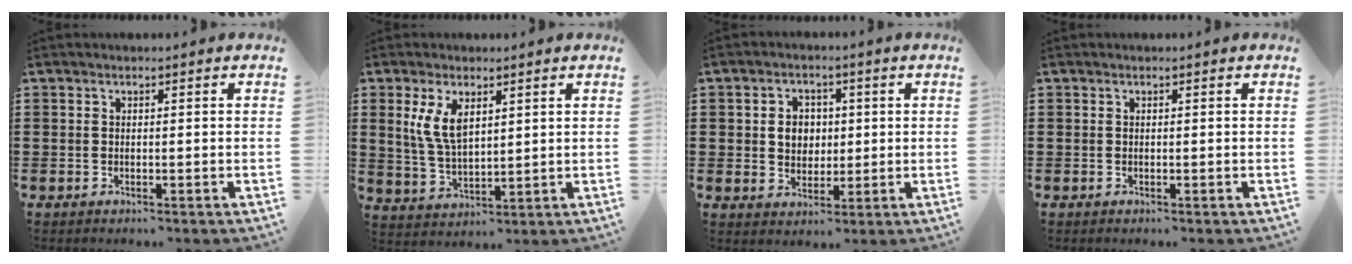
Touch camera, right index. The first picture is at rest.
{"total": 6.2, "force": [2.4, 2.9, 4.9], "torque": [-0.112, 0.002, 0.041]}
{"total": 4.4, "force": [0.4, 3.9, 2.0], "torque": [-0.046, 0.010, 0.002]}
{"total": 0.0}